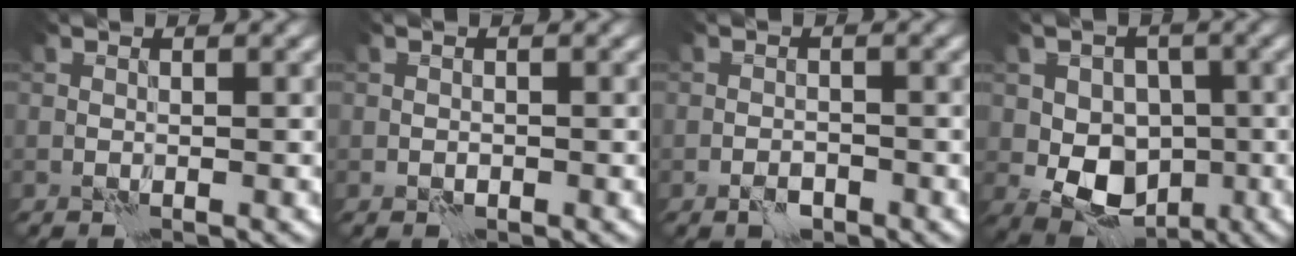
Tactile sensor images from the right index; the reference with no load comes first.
{"total": 0.6, "force": [-0.2, 0.5, 0.2], "torque": [-0.001, -0.003, -0.005]}
{"total": 1.3, "force": [-1.0, 0.5, 0.7], "torque": [-0.011, 0.006, -0.020]}
{"total": 7.1, "force": [-1.2, 5.5, 4.3], "torque": [-0.062, -0.001, -0.023]}